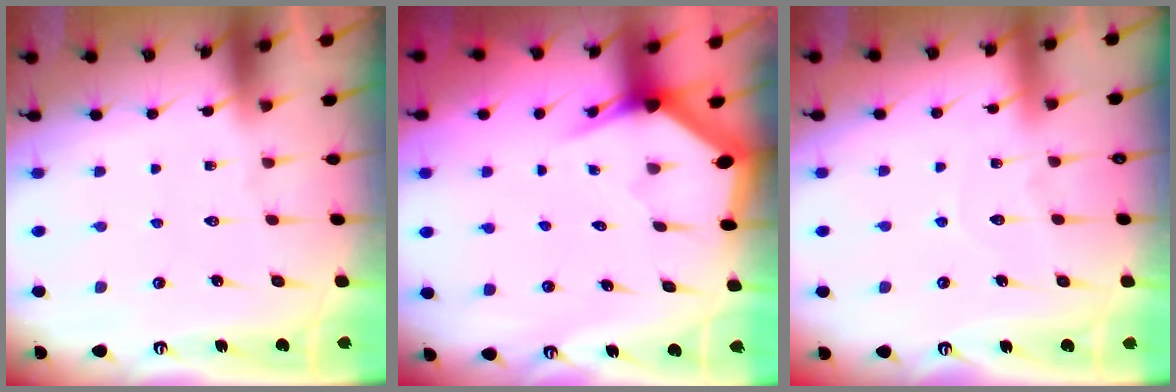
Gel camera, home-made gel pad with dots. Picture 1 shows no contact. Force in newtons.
{"total": 3.2, "press": 3.2, "slide": 0.1}
{"total": 5.8, "press": 5.8, "slide": 0.5}